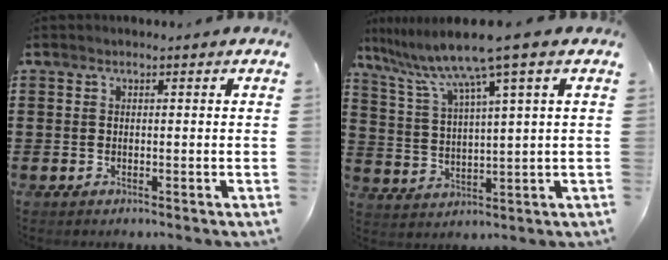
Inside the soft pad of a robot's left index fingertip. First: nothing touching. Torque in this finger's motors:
{"motor_torque": [1.11, -1.03, 0.61, 0.21]}